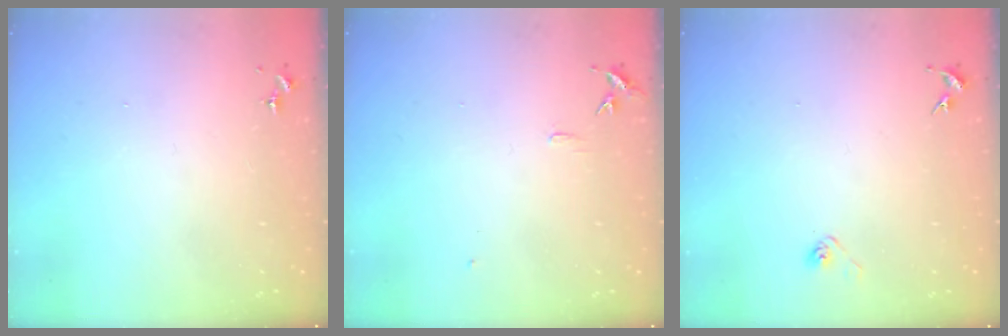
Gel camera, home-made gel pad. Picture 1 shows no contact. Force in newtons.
{"total": 5.8, "press": 5.8, "slide": 0.6}
{"total": 3.8, "press": 3.7, "slide": 1.0}